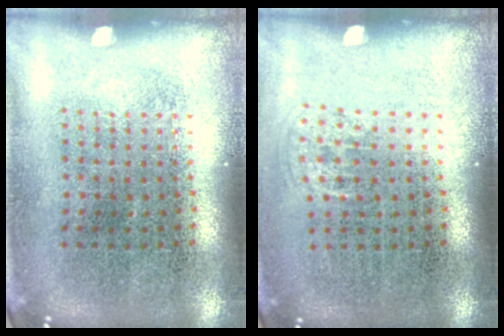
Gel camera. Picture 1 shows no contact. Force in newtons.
{"total": 0.6, "press": 0.5, "slide": 0.3}